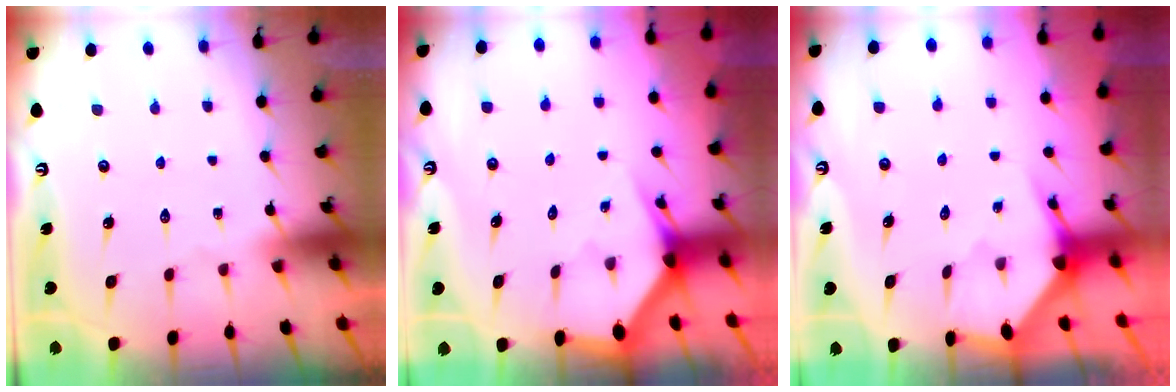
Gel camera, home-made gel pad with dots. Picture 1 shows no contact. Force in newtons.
{"total": 2.6, "press": 2.6, "slide": 0.2}
{"total": 2.8, "press": 2.8, "slide": 0.2}